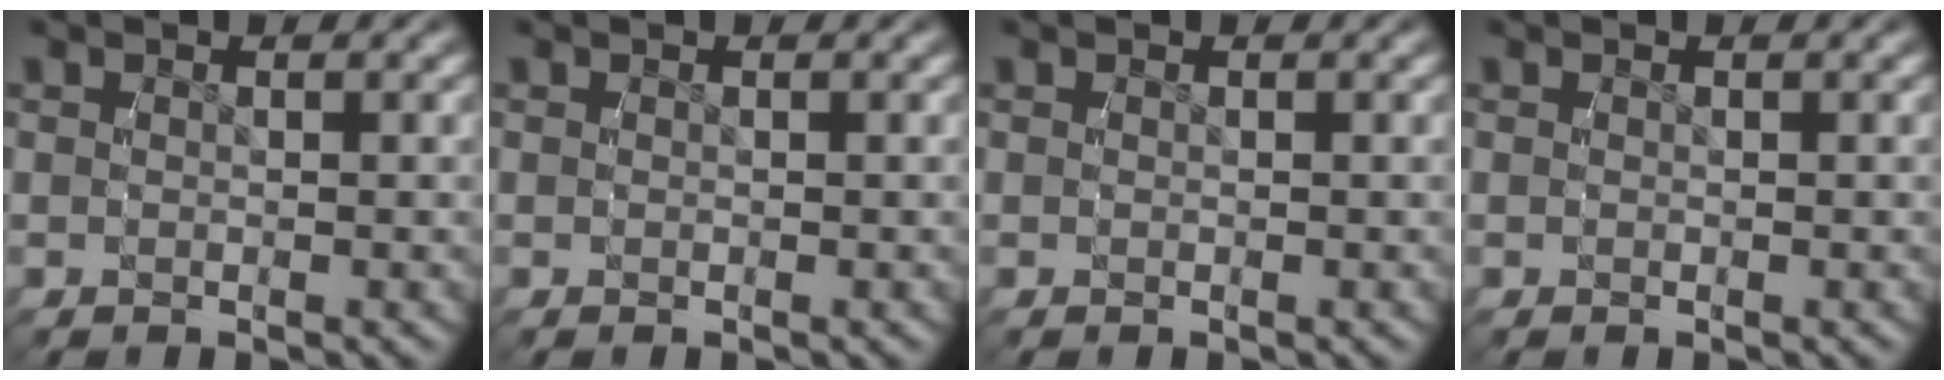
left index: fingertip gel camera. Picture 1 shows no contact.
{"total": 0.0}
{"total": 0.0}
{"total": 0.0}